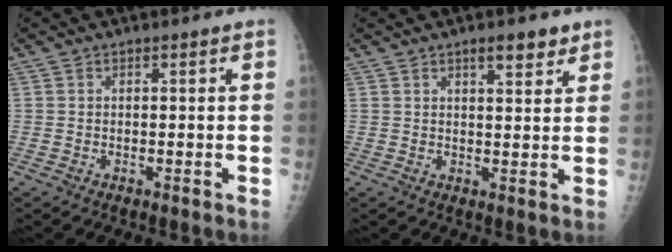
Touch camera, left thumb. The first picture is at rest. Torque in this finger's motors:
{"motor_torque": [0.70, 0.26, 0.39, -0.33, 0.13]}